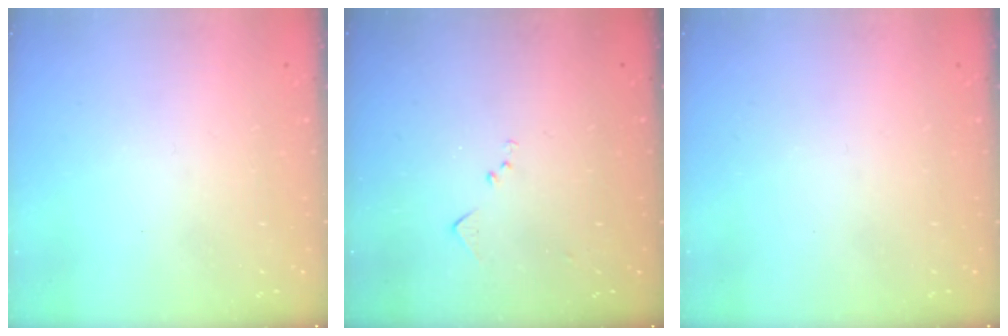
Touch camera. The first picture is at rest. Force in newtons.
{"total": 6.3, "press": 6.3, "slide": 0.9}
{"total": 0.0}